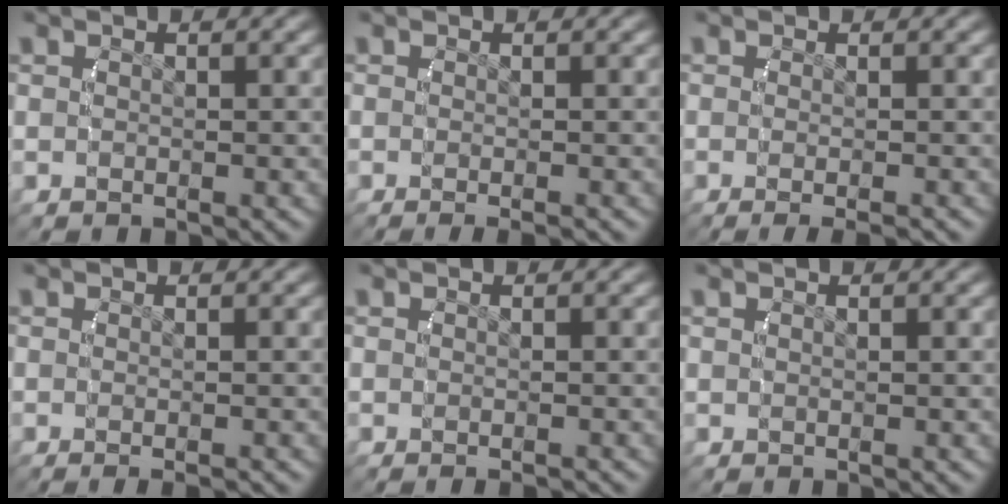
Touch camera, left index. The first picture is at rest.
{"total": 2.0, "force": [-1.6, 0.2, 1.3], "torque": [-0.014, -0.002, -0.021]}
{"total": 3.0, "force": [-2.2, 0.3, 2.0], "torque": [-0.026, -0.006, -0.027]}
{"total": 1.5, "force": [-1.1, 0.0, 1.1], "torque": [-0.013, -0.002, -0.013]}
{"total": 0.9, "force": [-0.8, 0.0, 0.5], "torque": [-0.006, 0.000, -0.011]}
{"total": 0.0}